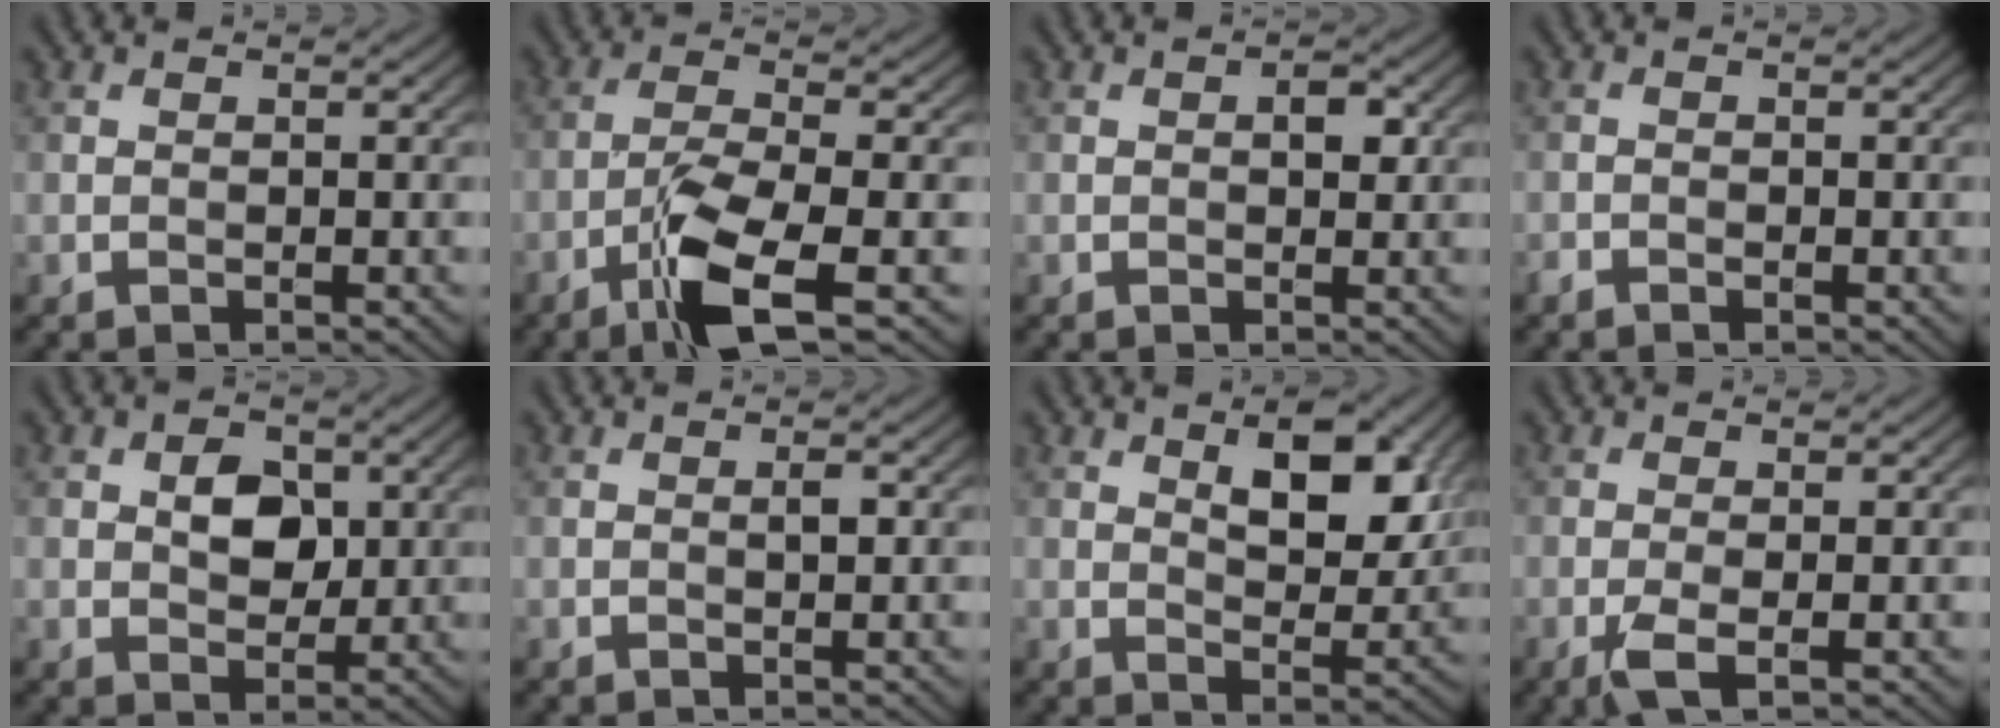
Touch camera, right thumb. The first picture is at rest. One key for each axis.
{"total": 8.2, "fx": -4.0, "fy": 1.6, "fz": 6.9, "tx": -0.136, "ty": 0.003, "tz": -0.088}
{"total": 1.9, "fx": 0.3, "fy": 1.1, "fz": 1.6, "tx": -0.020, "ty": -0.001, "tz": 0.003}
{"total": 0.8, "fx": -0.6, "fy": 0.2, "fz": 0.4, "tx": -0.009, "ty": -0.001, "tz": -0.013}
{"total": 4.8, "fx": 1.0, "fy": 3.4, "fz": 3.2, "tx": -0.054, "ty": -0.002, "tz": 0.009}
{"total": 0.9, "fx": 0.2, "fy": 0.3, "fz": 0.9, "tx": -0.015, "ty": -0.001, "tz": 0.001}
{"total": 9.3, "fx": 3.7, "fy": 4.6, "fz": 7.1, "tx": -0.110, "ty": -0.007, "tz": 0.064}
{"total": 2.8, "fx": -1.0, "fy": 0.4, "fz": 2.6, "tx": -0.060, "ty": 0.001, "tz": -0.025}